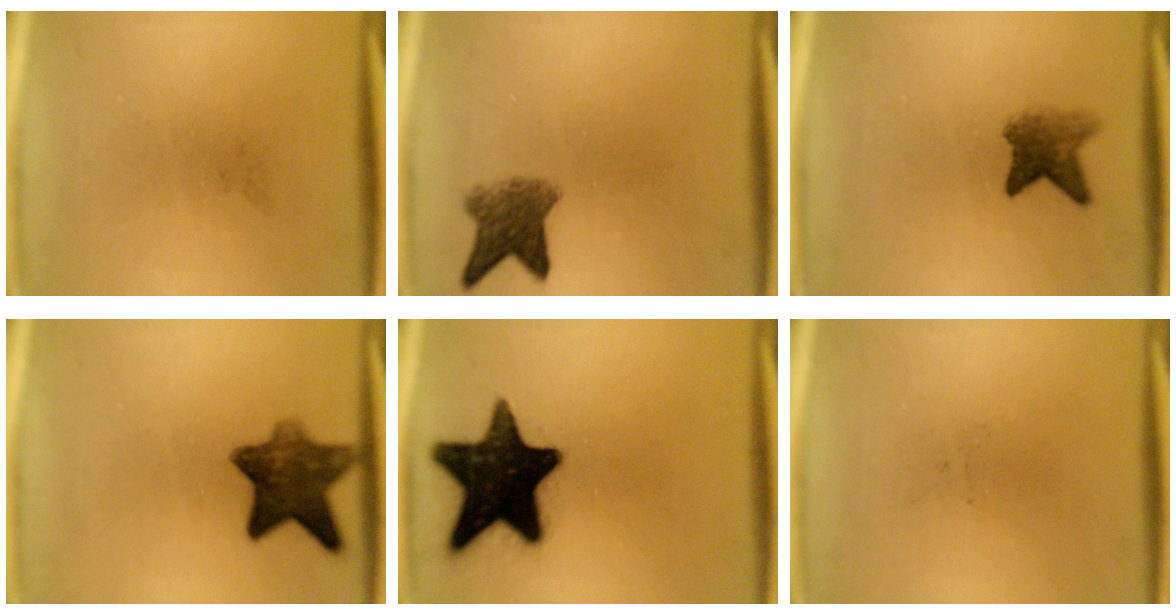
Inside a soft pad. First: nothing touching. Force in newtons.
{"total": 5.3}
{"total": 4.1}
{"total": 9.1}
{"total": 19.2}
{"total": 0.0}